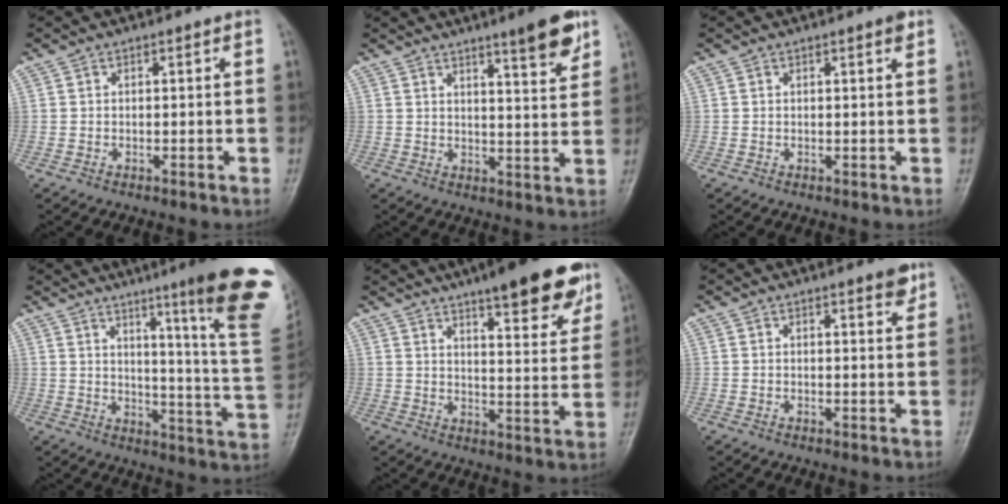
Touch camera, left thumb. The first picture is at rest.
{"total": 8.3, "force": [5.5, 1.1, 6.2], "torque": [-0.077, -0.035, 0.076]}
{"total": 1.2, "force": [0.8, 0.1, 1.0], "torque": [-0.011, -0.003, 0.009]}
{"total": 22.1, "force": [12.8, 0.7, 18.0], "torque": [-0.215, -0.083, 0.166]}
{"total": 16.8, "force": [11.2, 4.0, 11.9], "torque": [-0.125, -0.054, 0.152]}
{"total": 3.0, "force": [2.2, 0.7, 2.0], "torque": [-0.018, -0.013, 0.027]}